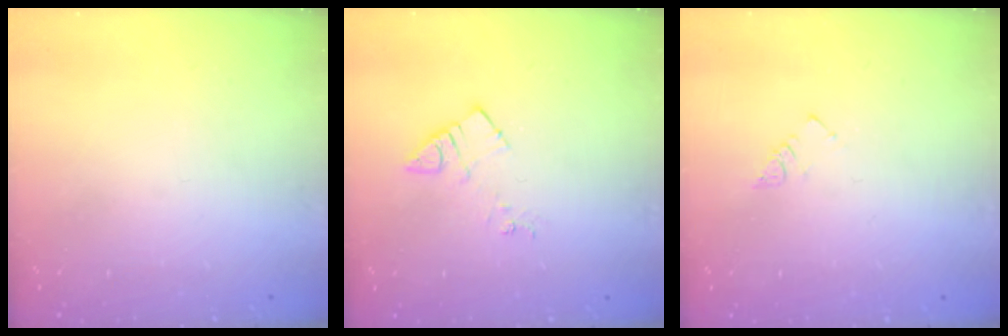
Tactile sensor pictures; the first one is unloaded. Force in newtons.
{"total": 4.3, "press": 4.3, "slide": 0.4}
{"total": 3.0, "press": 2.9, "slide": 0.4}